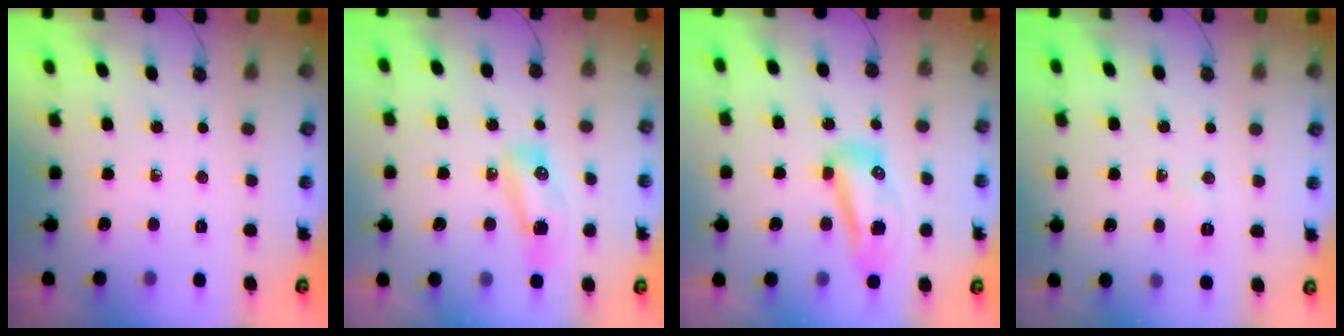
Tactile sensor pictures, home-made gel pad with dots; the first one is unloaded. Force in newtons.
{"total": 10.5, "press": 9.3, "slide": 4.9}
{"total": 10.2, "press": 10.2, "slide": 0.4}
{"total": 3.8, "press": 3.7, "slide": 1.0}